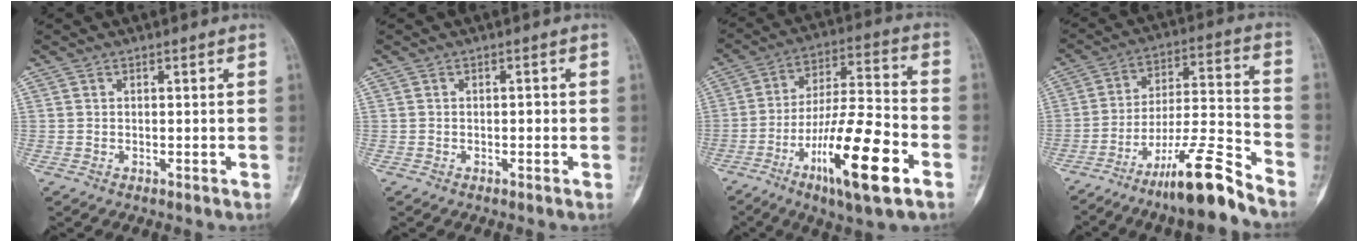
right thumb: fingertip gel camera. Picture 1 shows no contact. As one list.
[{"total": 0.9, "force": [-0.2, 0.5, 0.7], "torque": [-0.006, 0.002, -0.006]}, {"total": 19.2, "force": [-8.6, 4.0, 16.6], "torque": [-0.300, 0.040, -0.140]}, {"total": 14.9, "force": [-11.4, 1.4, 9.4], "torque": [-0.161, 0.087, -0.193]}]